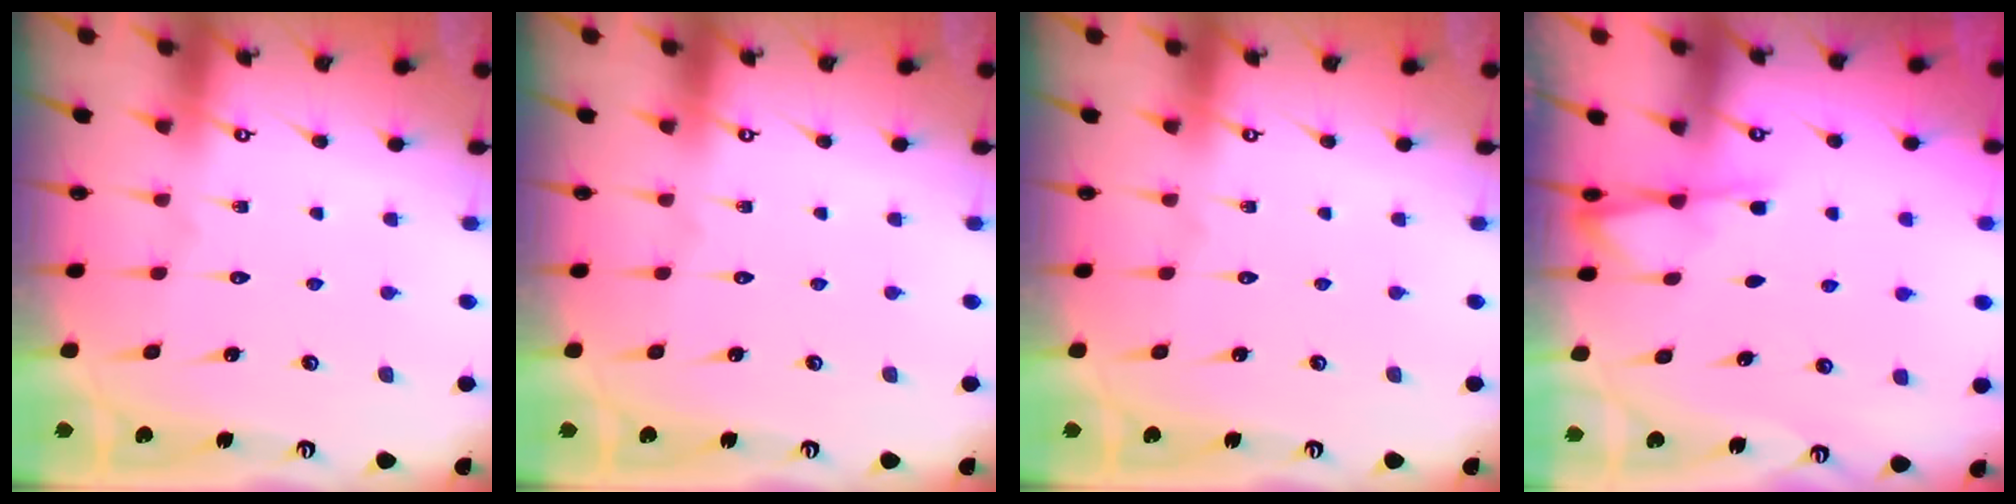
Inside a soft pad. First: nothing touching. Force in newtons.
{"total": 0.0}
{"total": 0.0}
{"total": 2.7, "press": 2.7, "slide": 0.5}